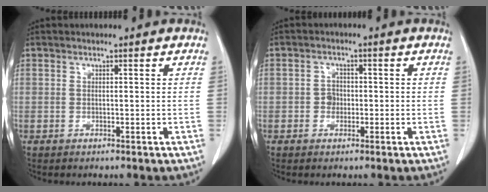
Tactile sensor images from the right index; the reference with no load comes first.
{"total": 1.9, "force": [-0.4, 1.7, 0.8], "torque": [-0.006, 0.010, -0.005]}